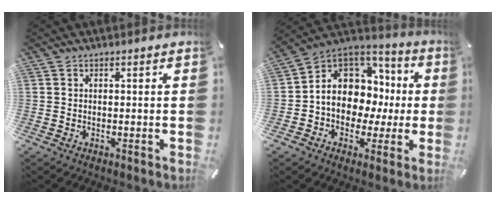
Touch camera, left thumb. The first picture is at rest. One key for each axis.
{"total": 10.7, "fx": 0.3, "fy": 9.6, "fz": 4.8, "tx": -0.097, "ty": -0.020, "tz": 0.009}